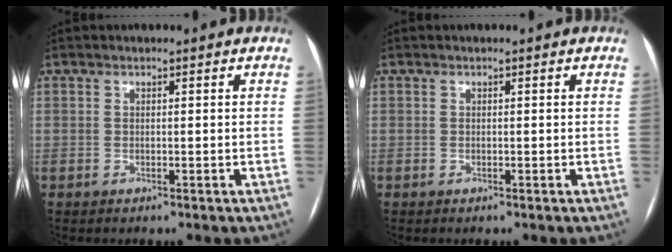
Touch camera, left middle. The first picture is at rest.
{"total": 0.0}